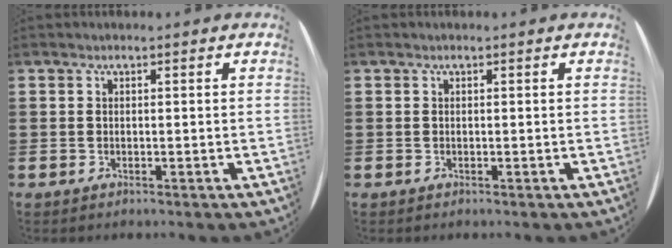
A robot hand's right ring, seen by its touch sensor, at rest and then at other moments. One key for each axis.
{"total": 0.0}